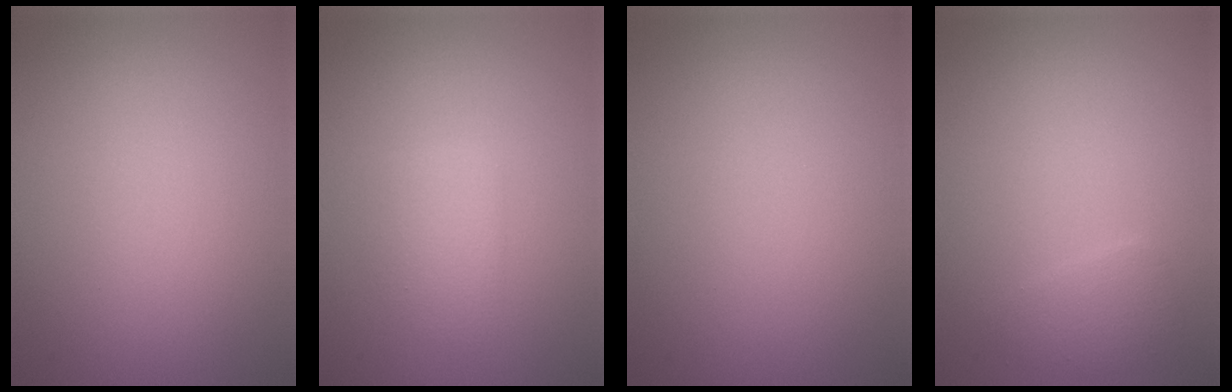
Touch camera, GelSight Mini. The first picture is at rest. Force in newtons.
{"total": 1.8, "press": 1.8, "slide": 0.1}
{"total": 0.0}
{"total": 1.5, "press": 1.5, "slide": 0.1}